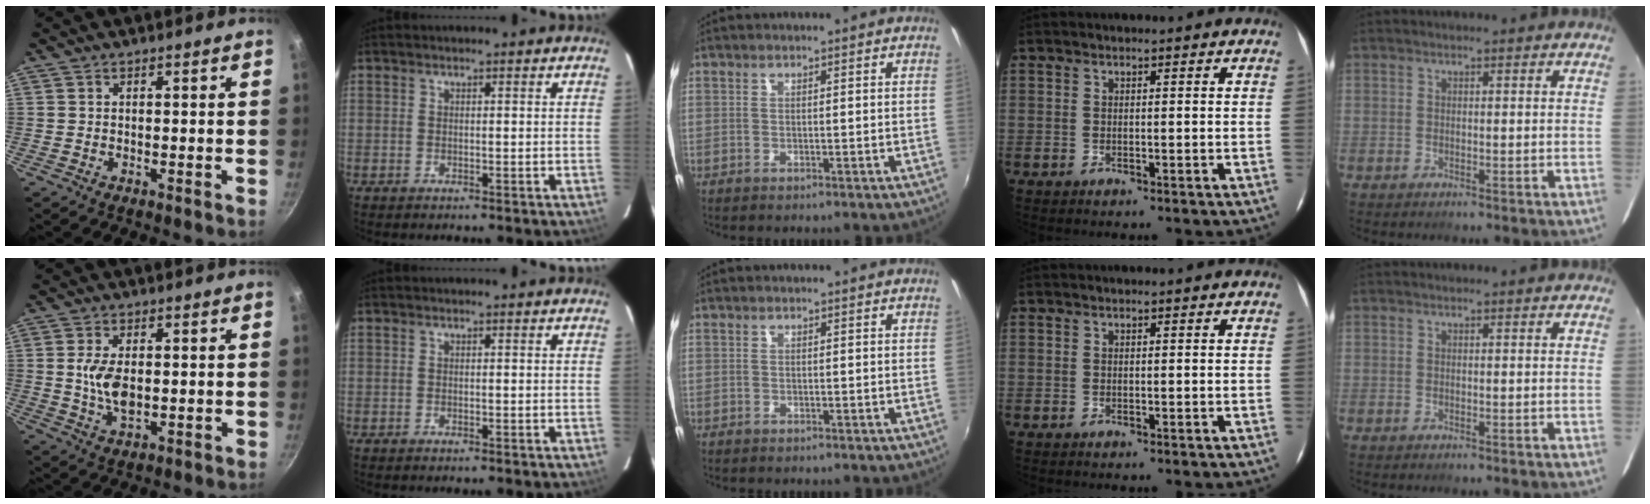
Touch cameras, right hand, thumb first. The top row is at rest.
{"thumb": {"total": 7.1, "force": [0.2, 3.9, 5.9], "torque": [-0.114, -0.008, 0.005]}, "middle": {"total": 0.8, "force": [-0.6, 0.5, 0.0], "torque": [-0.003, 0.001, -0.011]}}